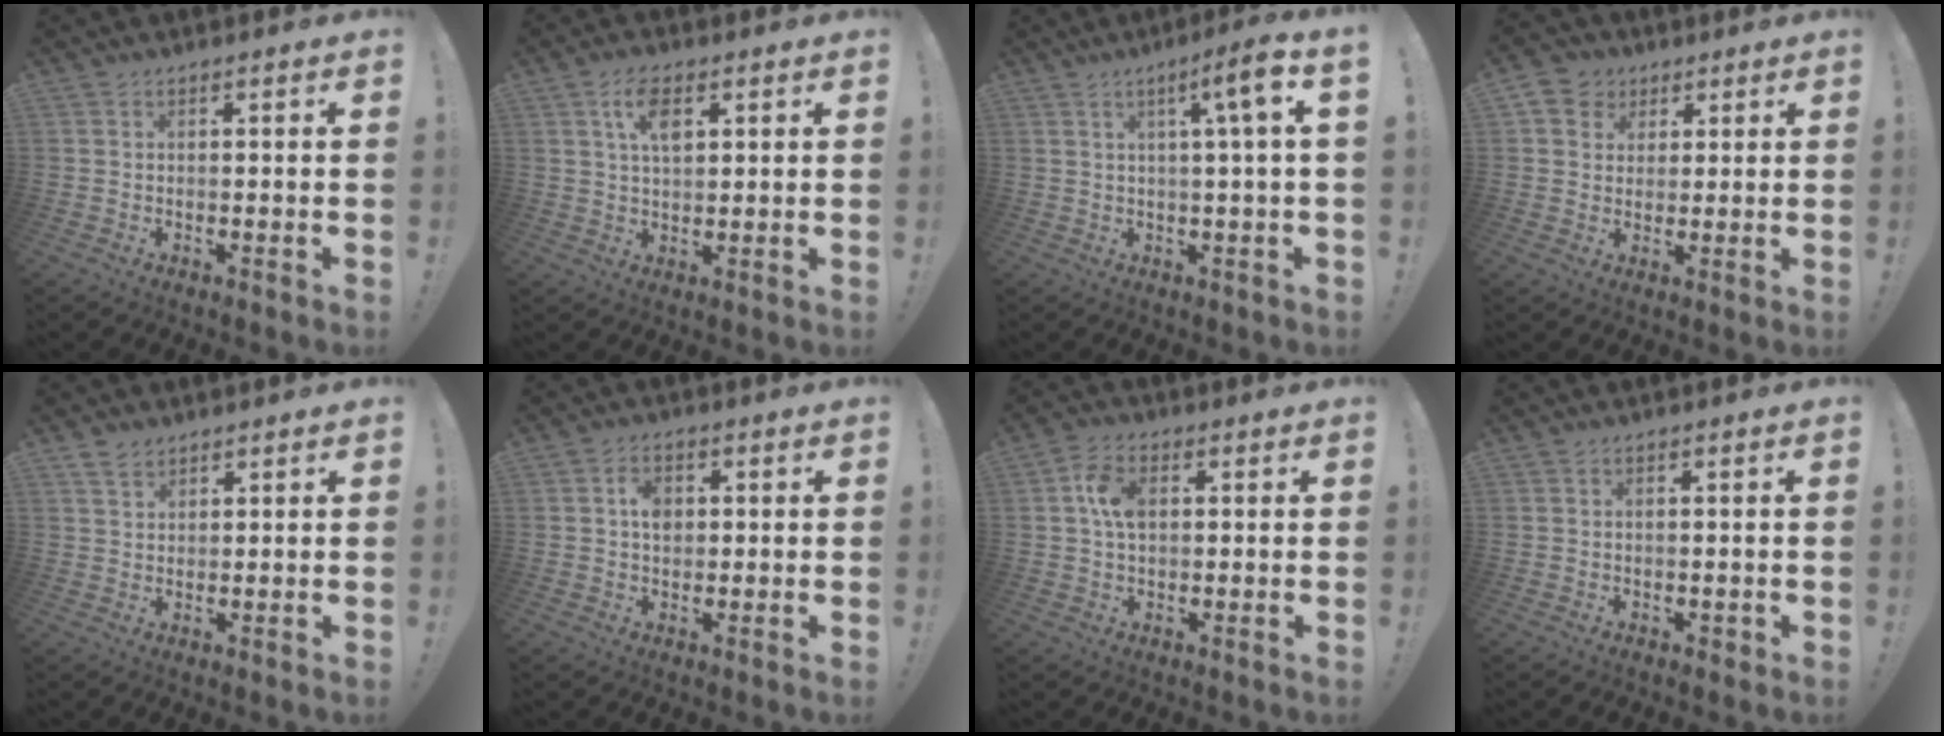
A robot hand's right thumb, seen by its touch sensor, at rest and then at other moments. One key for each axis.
{"total": 7.5, "fx": 3.1, "fy": 4.0, "fz": 5.6, "tx": -0.092, "ty": -0.003, "tz": 0.053}
{"total": 7.8, "fx": 2.1, "fy": -0.3, "fz": 7.5, "tx": -0.111, "ty": -0.008, "tz": 0.024}
{"total": 6.8, "fx": 2.6, "fy": 6.1, "fz": 1.8, "tx": -0.028, "ty": -0.007, "tz": 0.053}
{"total": 3.5, "fx": 2.9, "fy": 1.9, "fz": 0.8, "tx": -0.007, "ty": -0.015, "tz": 0.053}
{"total": 5.3, "fx": 0.9, "fy": 4.1, "fz": 3.2, "tx": -0.036, "ty": -0.001, "tz": 0.012}
{"total": 7.6, "fx": 1.3, "fy": 4.9, "fz": 5.7, "tx": -0.098, "ty": 0.007, "tz": 0.025}
{"total": 1.2, "fx": 0.1, "fy": 1.1, "fz": 0.5, "tx": 0.001, "ty": 0.000, "tz": 0.000}